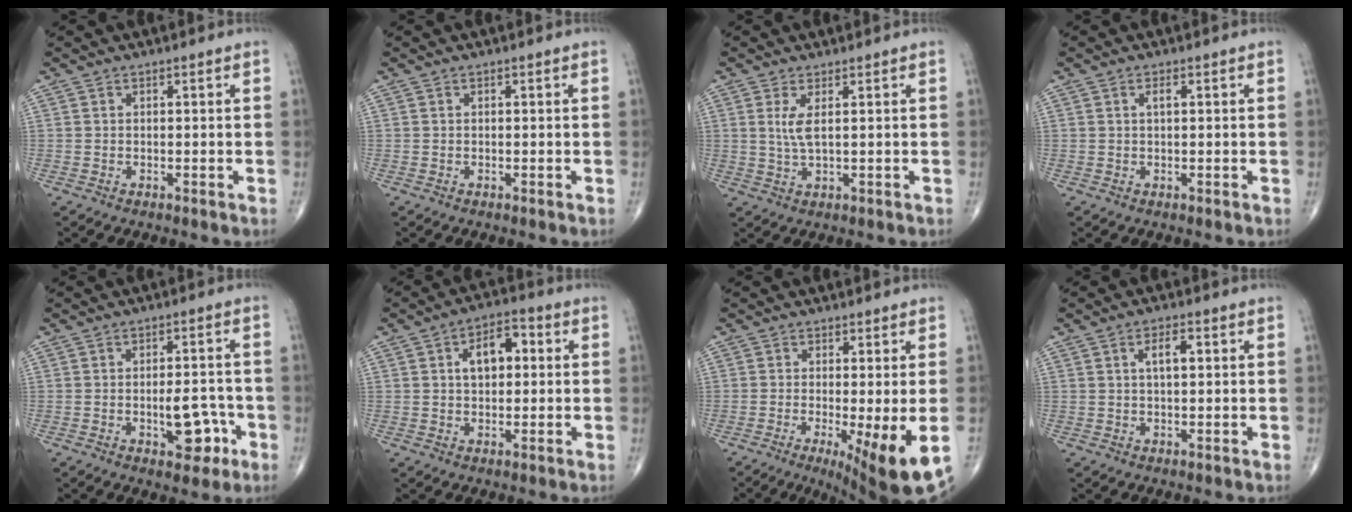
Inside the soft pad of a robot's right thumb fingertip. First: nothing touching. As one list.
[{"total": 0.0}, {"total": 3.4, "force": [0.9, 0.8, 3.2], "torque": [-0.078, -0.010, 0.023]}, {"total": 1.2, "force": [0.3, 0.4, 1.1], "torque": [-0.019, 0.001, 0.004]}, {"total": 7.5, "force": [-2.7, 3.8, 5.9], "torque": [-0.060, 0.022, -0.031]}, {"total": 8.0, "force": [1.5, 4.7, 6.2], "torque": [-0.083, 0.018, 0.018]}, {"total": 12.4, "force": [-4.7, 2.2, 11.3], "torque": [-0.142, -0.025, -0.064]}, {"total": 3.7, "force": [0.9, 1.6, 3.3], "torque": [-0.052, 0.004, 0.014]}]